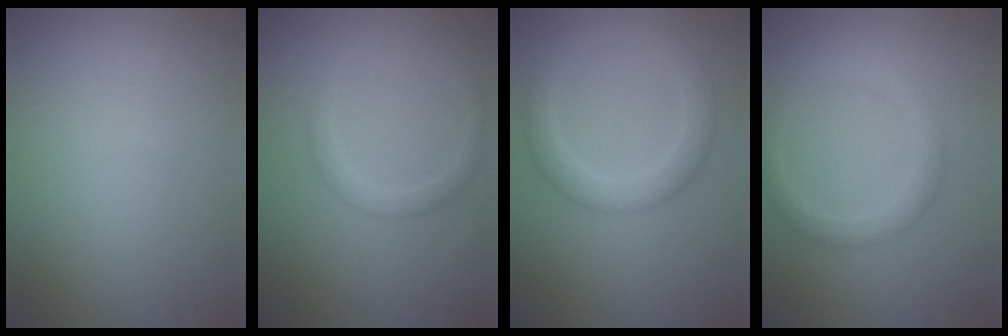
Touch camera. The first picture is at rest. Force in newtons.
{"total": 1.6, "press": 1.6, "slide": 0.1}
{"total": 3.5, "press": 3.5, "slide": 0.1}
{"total": 2.7, "press": 2.7, "slide": 0.1}